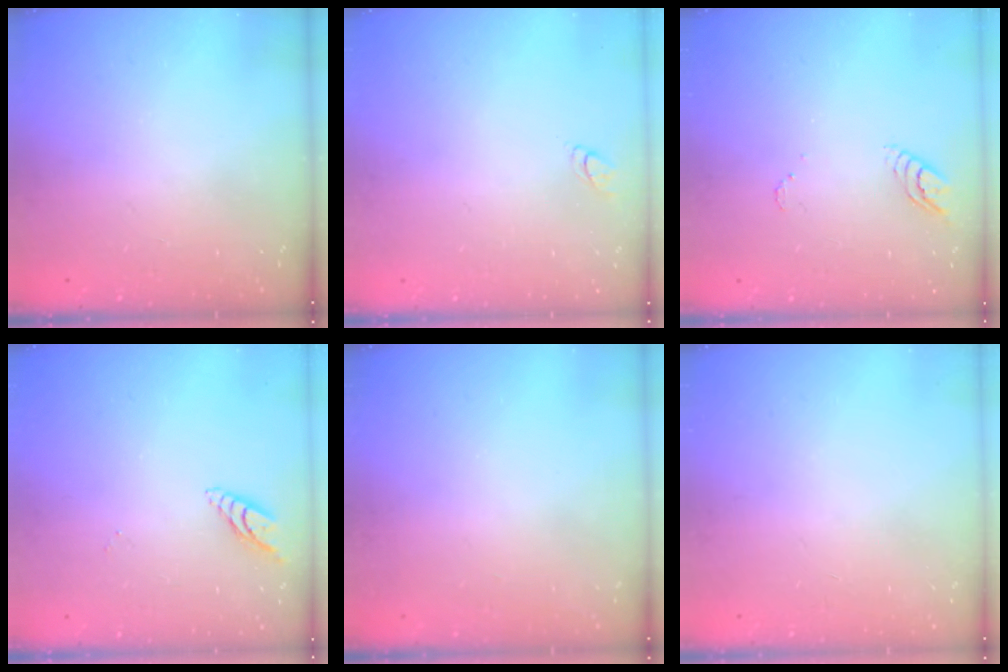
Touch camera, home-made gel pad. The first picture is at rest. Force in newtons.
{"total": 3.0, "press": 3.0, "slide": 0.2}
{"total": 3.5, "press": 3.5, "slide": 0.3}
{"total": 7.1, "press": 7.1, "slide": 0.6}
{"total": 0.0}
{"total": 0.0}